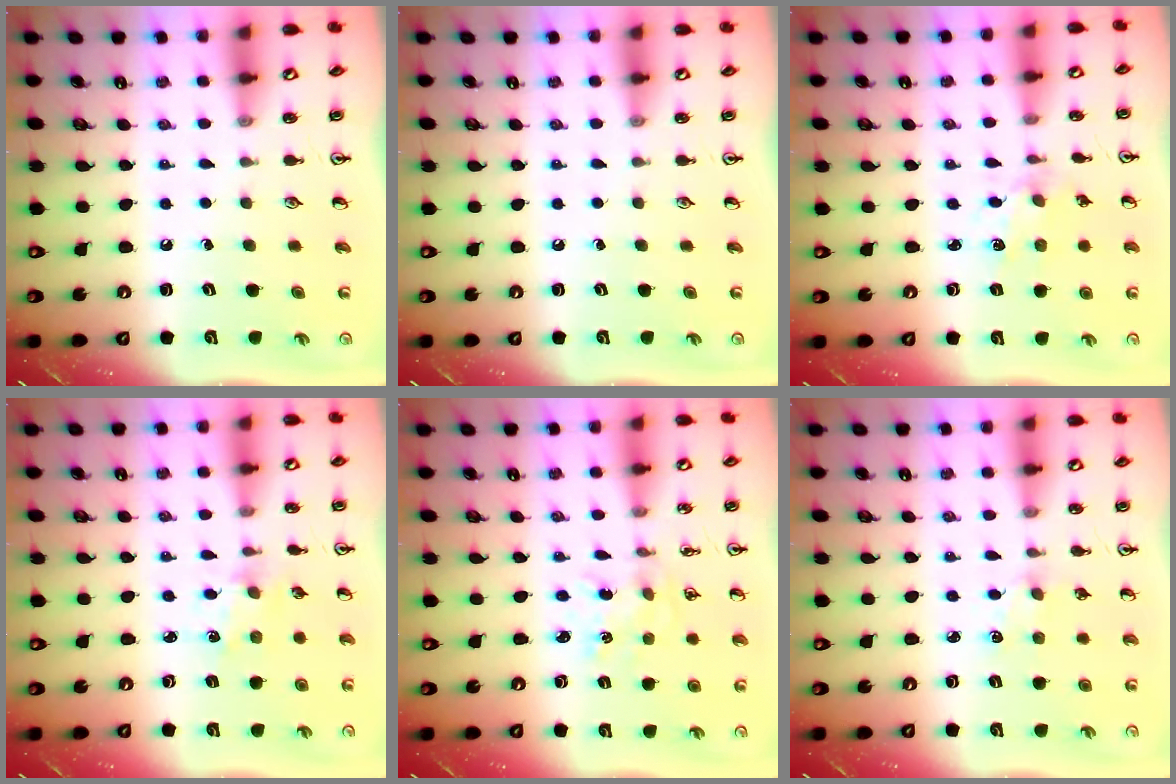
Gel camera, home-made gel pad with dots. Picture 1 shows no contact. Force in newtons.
{"total": 0.0}
{"total": 2.0, "press": 2.0, "slide": 0.3}
{"total": 1.5, "press": 1.4, "slide": 0.1}
{"total": 1.5, "press": 1.4, "slide": 0.4}
{"total": 1.3, "press": 1.3, "slide": 0.2}